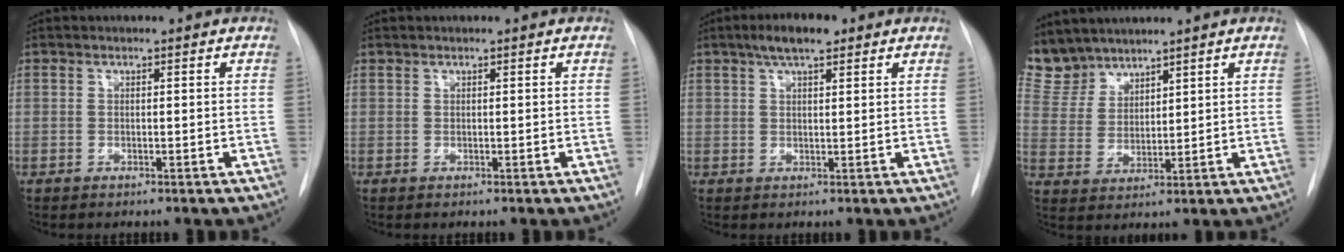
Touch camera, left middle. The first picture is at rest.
{"total": 0.0}
{"total": 5.0, "force": [3.3, 1.5, 3.5], "torque": [-0.062, 0.013, 0.052]}
{"total": 6.9, "force": [6.5, 2.2, 0.2], "torque": [-0.012, 0.003, 0.147]}